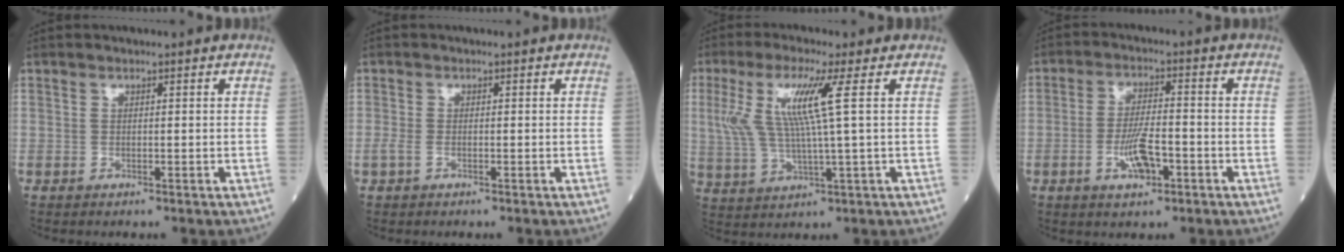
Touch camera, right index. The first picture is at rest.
{"total": 1.3, "force": [-0.6, 0.6, 1.1], "torque": [-0.033, -0.003, -0.011]}
{"total": 9.1, "force": [2.3, -0.4, 8.8], "torque": [-0.197, 0.005, 0.047]}
{"total": 6.2, "force": [-2.3, 1.9, 5.4], "torque": [-0.105, 0.001, -0.040]}